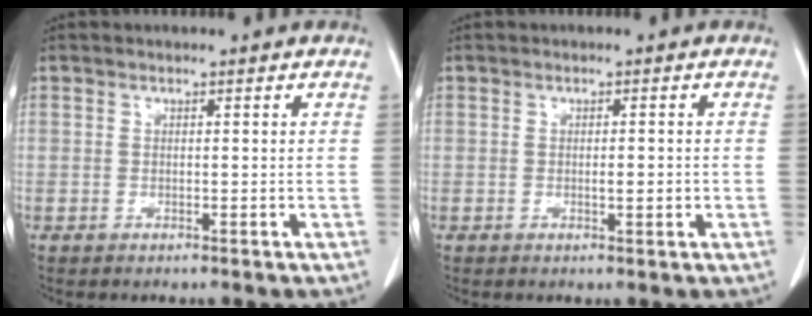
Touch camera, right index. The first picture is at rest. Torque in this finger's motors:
{"motor_torque": [0.41, -0.19, 0.22, 0.02]}